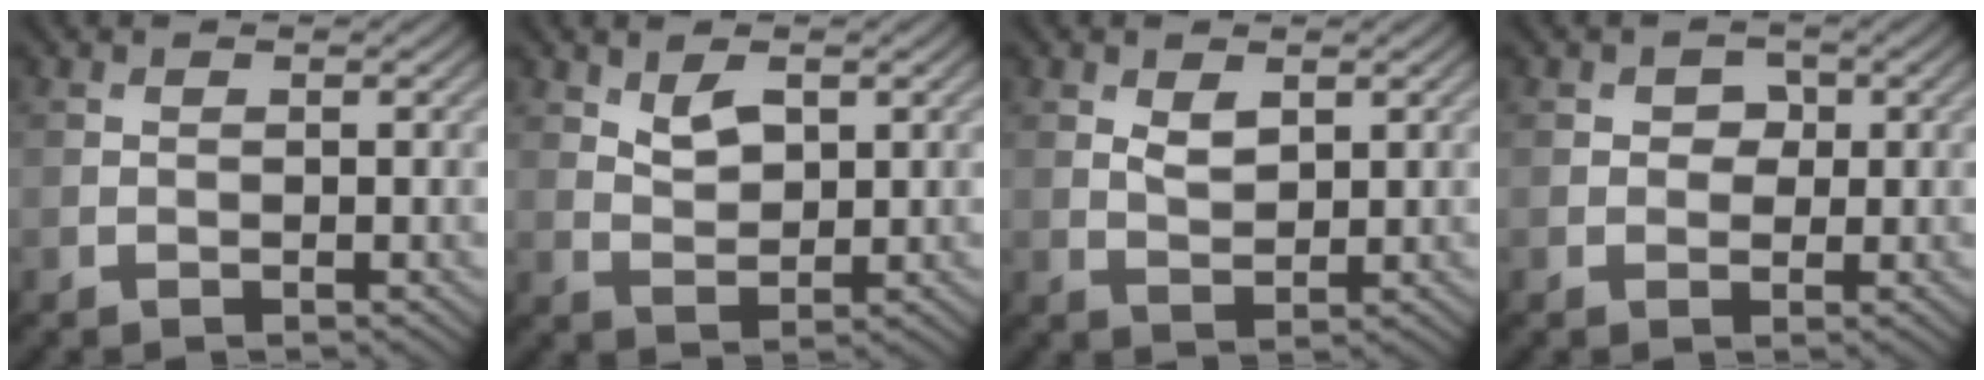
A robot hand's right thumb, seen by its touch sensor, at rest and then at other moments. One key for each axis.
{"total": 3.2, "fx": 1.7, "fy": 1.6, "fz": 2.1, "tx": -0.045, "ty": -0.005, "tz": 0.037}
{"total": 2.4, "fx": 1.1, "fy": 1.3, "fz": 1.6, "tx": -0.037, "ty": -0.005, "tz": 0.026}
{"total": 2.1, "fx": 0.4, "fy": 1.8, "fz": 1.0, "tx": -0.011, "ty": -0.002, "tz": -0.001}